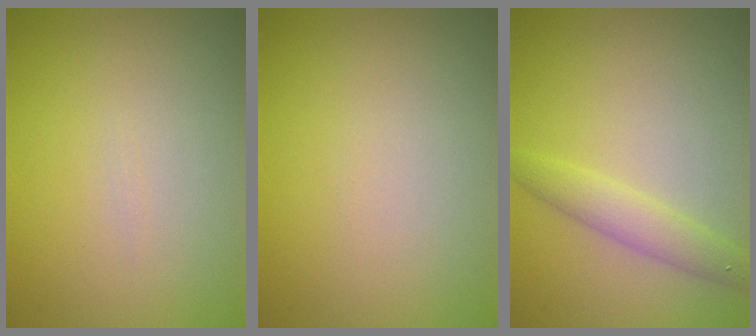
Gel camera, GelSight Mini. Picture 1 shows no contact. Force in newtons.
{"total": 0.0}
{"total": 2.5, "press": 2.5, "slide": 0.2}